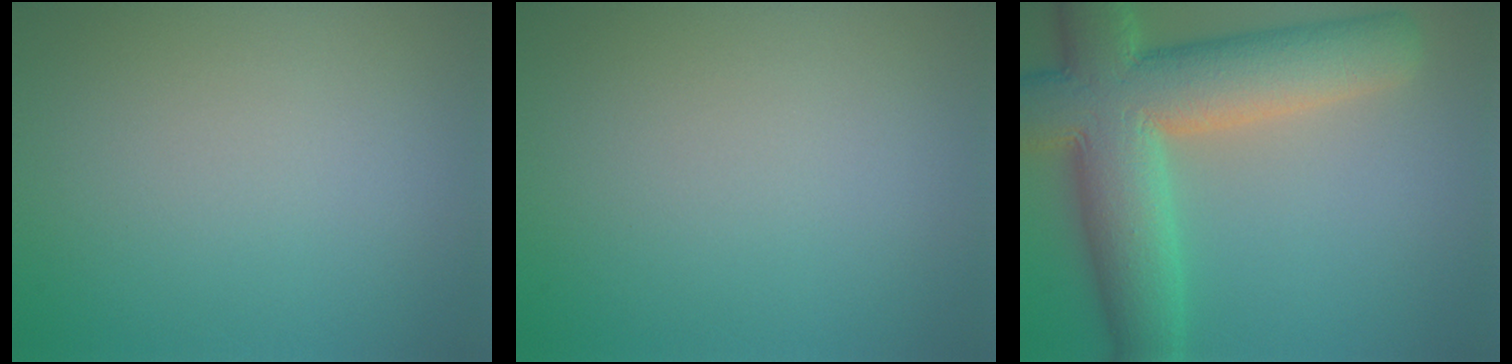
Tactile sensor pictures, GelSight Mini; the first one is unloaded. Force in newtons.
{"total": 0.0}
{"total": 11.8, "press": 11.7, "slide": 1.0}